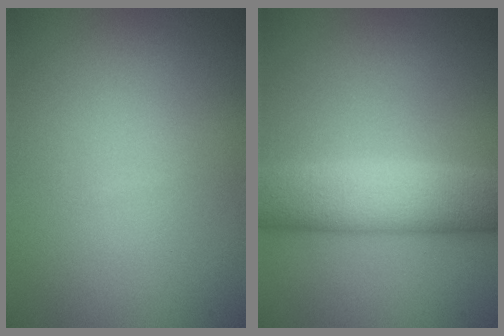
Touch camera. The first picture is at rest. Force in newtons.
{"total": 6.5, "press": 6.5, "slide": 0.2}